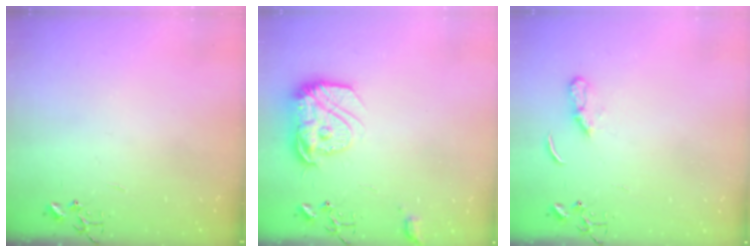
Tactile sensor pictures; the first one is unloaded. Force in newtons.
{"total": 16.0, "press": 15.9, "slide": 1.3}
{"total": 5.3, "press": 5.2, "slide": 0.7}